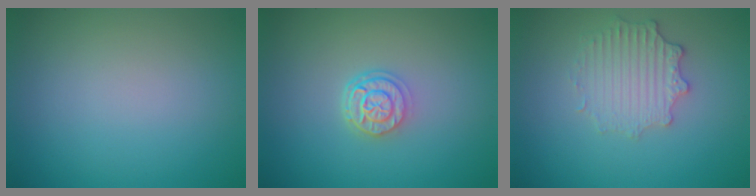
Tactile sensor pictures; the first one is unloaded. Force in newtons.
{"total": 2.9, "press": 2.3, "slide": 1.8}
{"total": 2.7, "press": 2.6, "slide": 0.8}